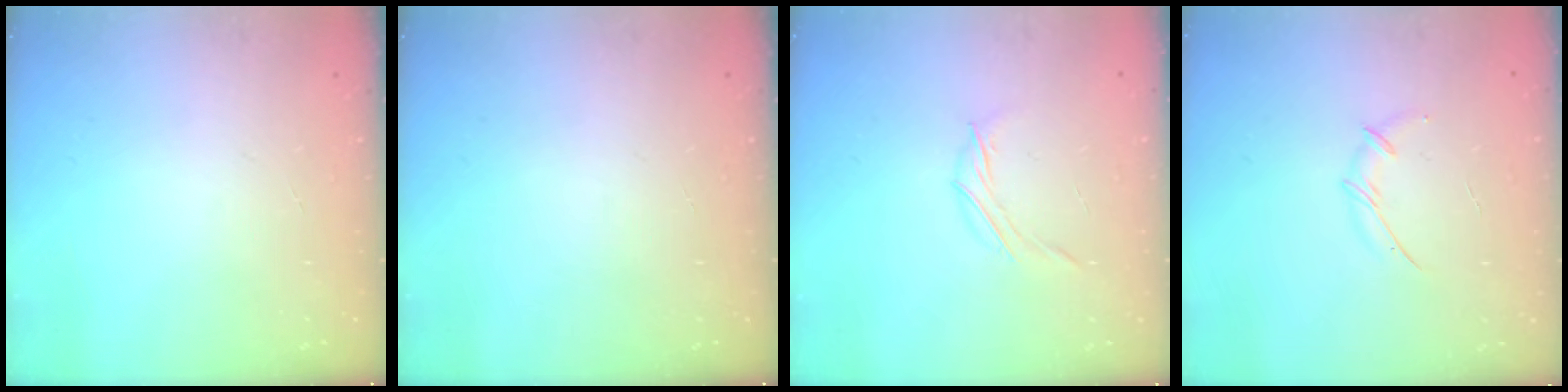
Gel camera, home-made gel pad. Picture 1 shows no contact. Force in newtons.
{"total": 0.0}
{"total": 4.0, "press": 3.9, "slide": 1.0}
{"total": 4.8, "press": 4.7, "slide": 1.0}